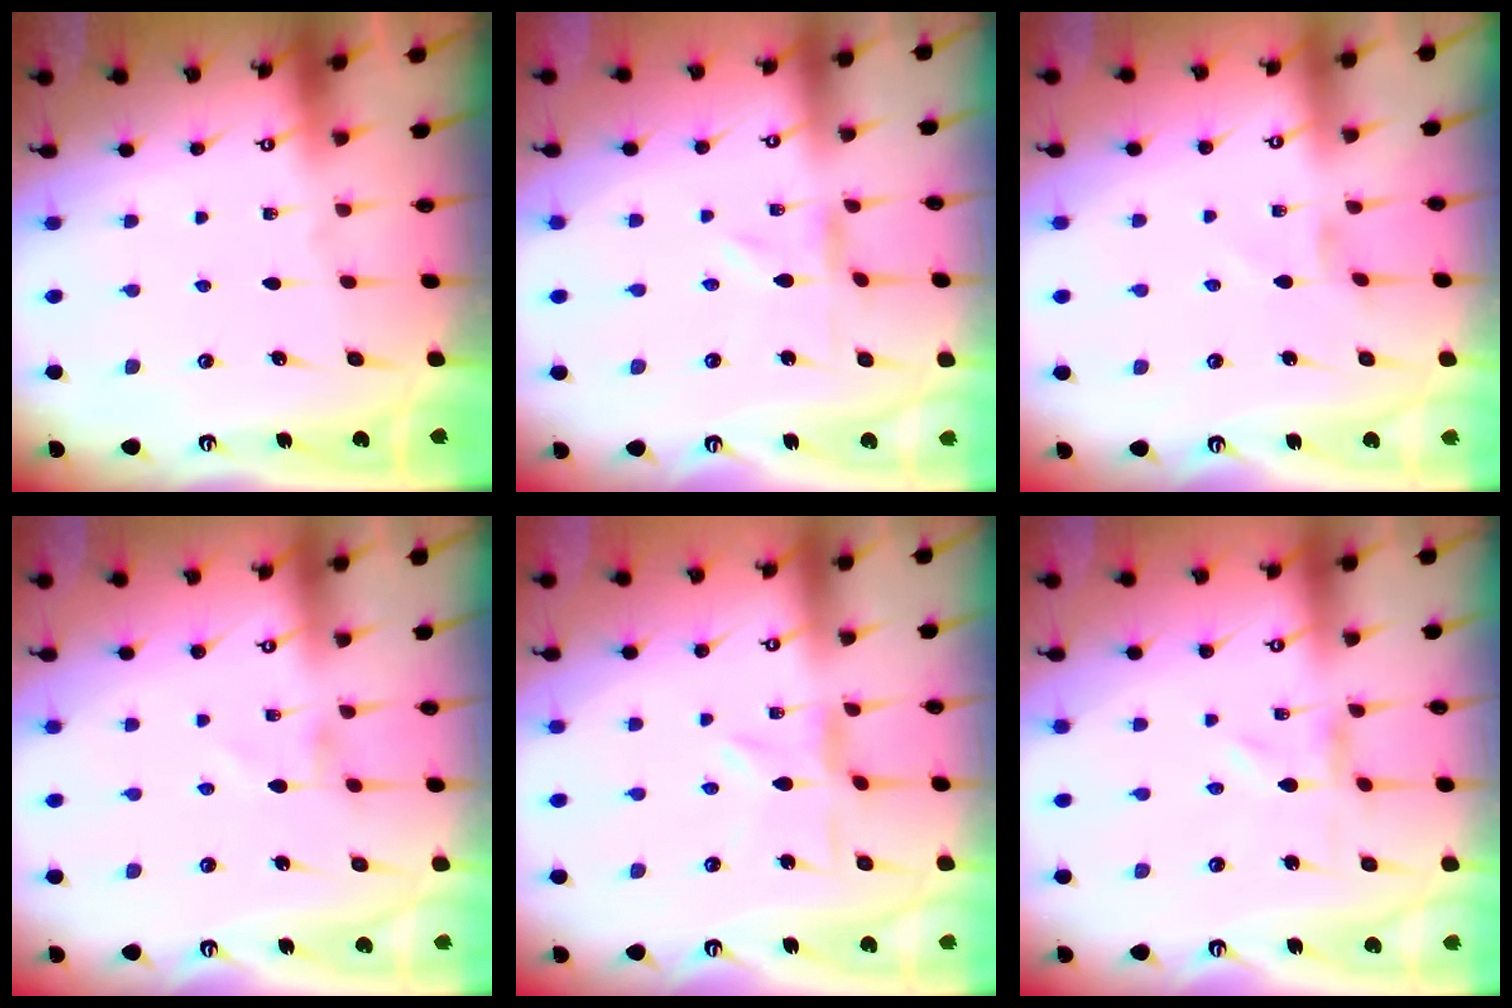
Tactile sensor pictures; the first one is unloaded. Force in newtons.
{"total": 0.0}
{"total": 1.0, "press": 1.0, "slide": 0.2}
{"total": 0.6, "press": 0.5, "slide": 0.3}
{"total": 2.1, "press": 2.1, "slide": 0.3}
{"total": 0.0}